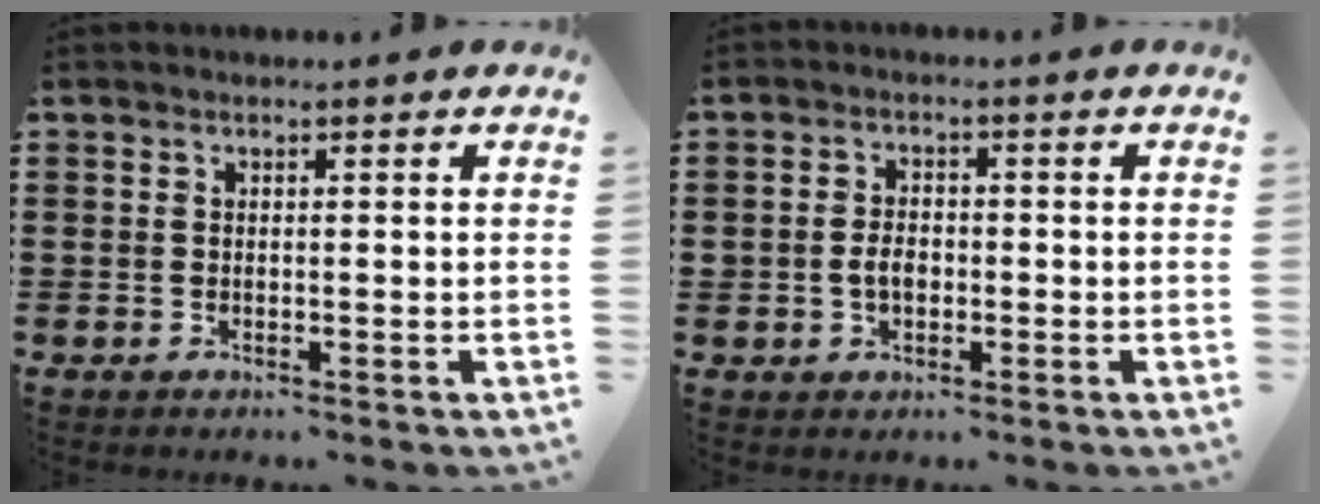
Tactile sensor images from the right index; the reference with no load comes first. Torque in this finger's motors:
{"motor_torque": [-0.03, 0.11, -0.01, 0.00]}